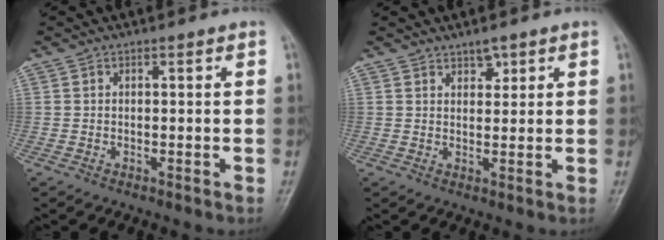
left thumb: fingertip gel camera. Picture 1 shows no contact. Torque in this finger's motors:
{"motor_torque": [-0.15, -0.05, -0.17, -0.15, 0.01]}